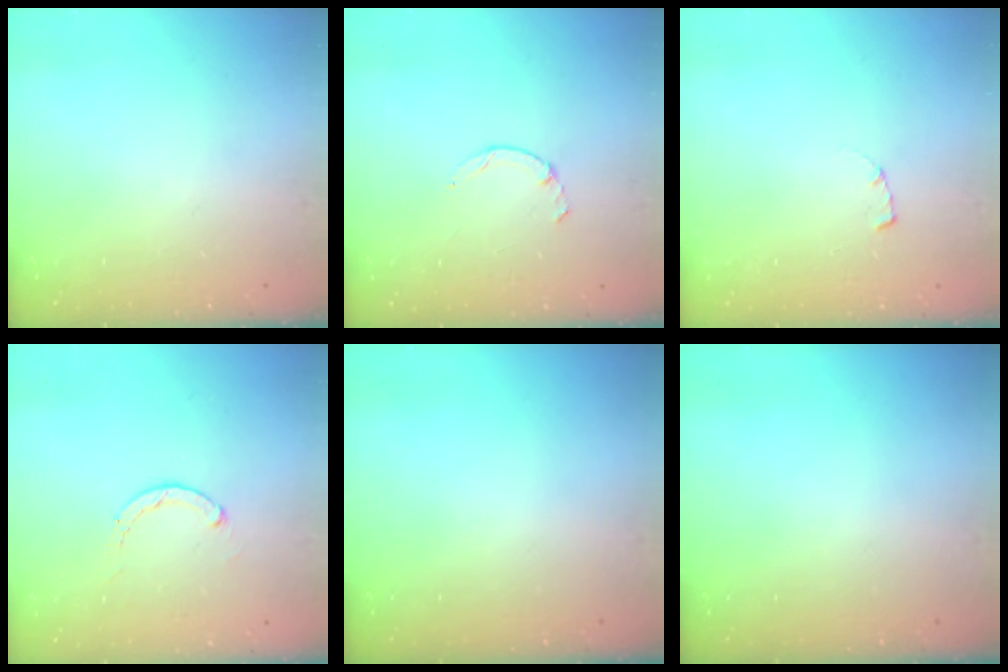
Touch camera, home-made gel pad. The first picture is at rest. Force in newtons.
{"total": 1.3, "press": 1.2, "slide": 0.4}
{"total": 1.7, "press": 1.7, "slide": 0.2}
{"total": 1.1, "press": 1.0, "slide": 0.3}
{"total": 0.0}
{"total": 0.0}